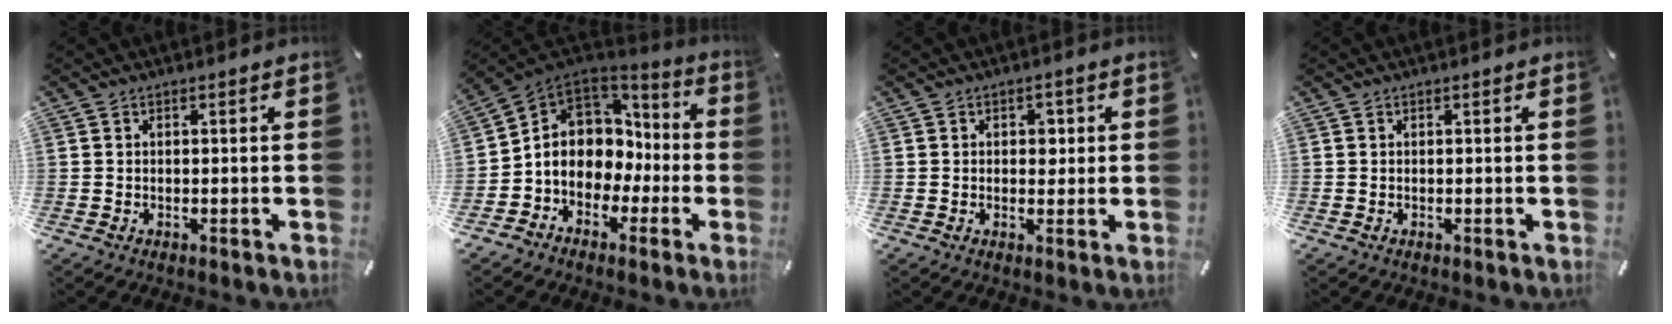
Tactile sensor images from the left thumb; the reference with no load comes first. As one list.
[{"total": 9.9, "force": [-1.3, 9.1, 3.9], "torque": [-0.089, -0.007, -0.023]}, {"total": 2.9, "force": [0.4, 2.3, 1.8], "torque": [-0.015, -0.002, -0.003]}, {"total": 0.0}]